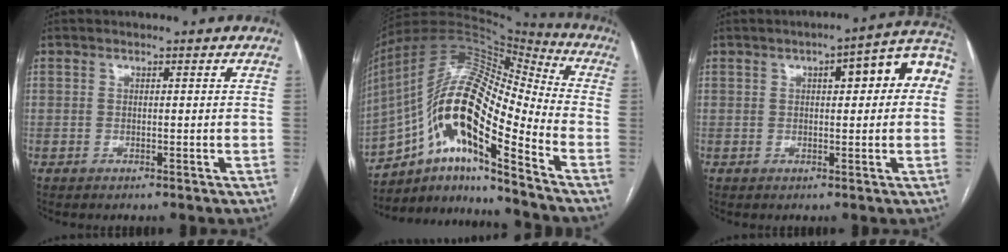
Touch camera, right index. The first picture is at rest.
{"total": 20.1, "force": [-9.2, 4.5, 17.2], "torque": [-0.334, 0.027, -0.158]}
{"total": 9.9, "force": [2.3, 2.5, 9.2], "torque": [-0.117, 0.038, 0.022]}